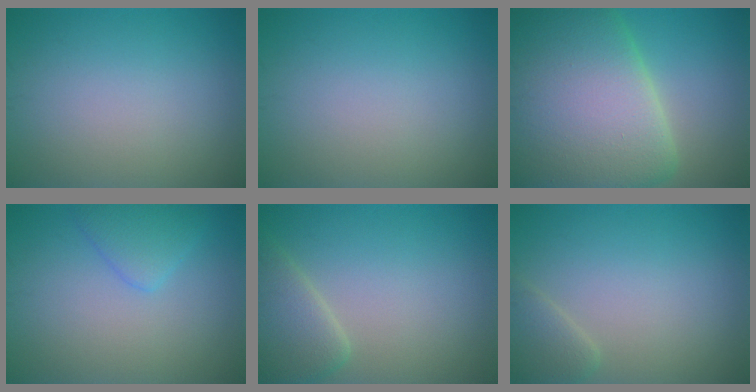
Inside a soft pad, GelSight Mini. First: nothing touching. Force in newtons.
{"total": 0.0}
{"total": 16.0, "press": 16.0, "slide": 0.8}
{"total": 2.3, "press": 2.3, "slide": 0.2}
{"total": 3.7, "press": 3.7, "slide": 0.3}
{"total": 2.0, "press": 2.0, "slide": 0.2}